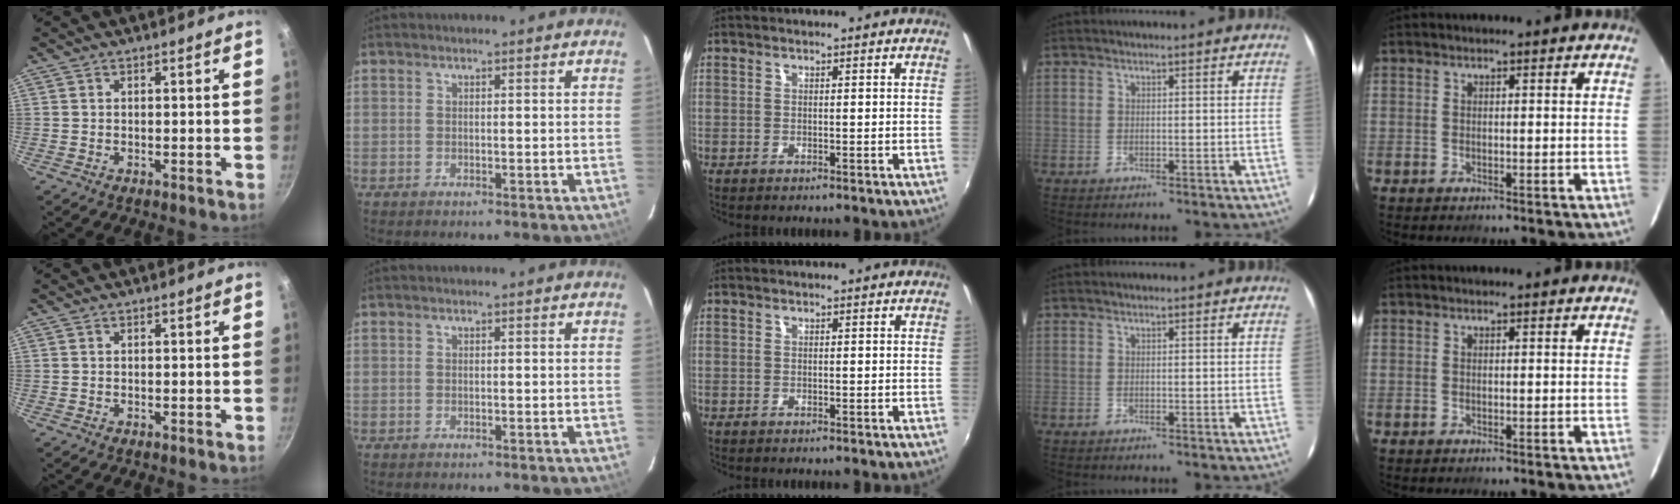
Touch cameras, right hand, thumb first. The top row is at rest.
{}